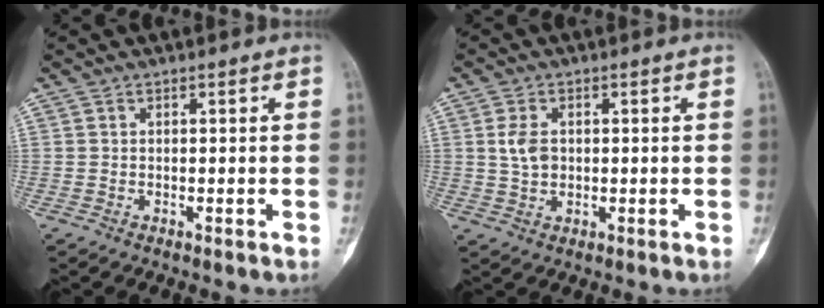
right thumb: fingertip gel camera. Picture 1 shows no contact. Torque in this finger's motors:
{"motor_torque": [-0.82, 0.38, 0.40, -0.28, 0.04]}